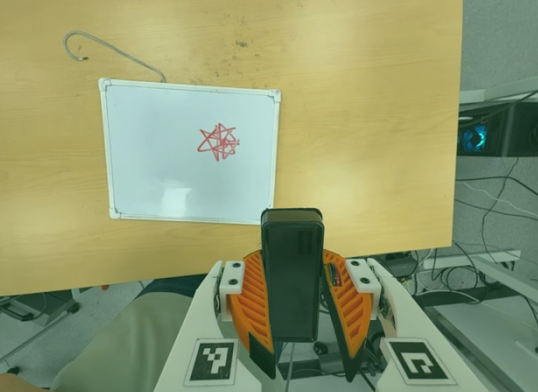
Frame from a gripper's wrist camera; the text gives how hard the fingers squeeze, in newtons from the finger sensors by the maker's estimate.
{"total": 9.9, "left": 8.1, "right": 11.7}